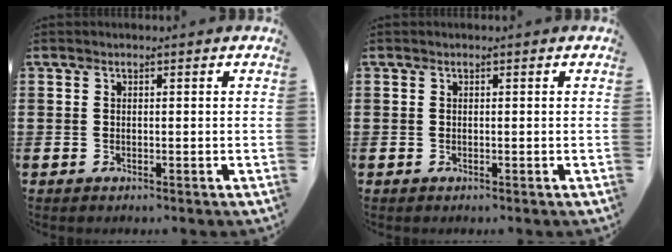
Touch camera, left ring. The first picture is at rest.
{"total": 0.0}